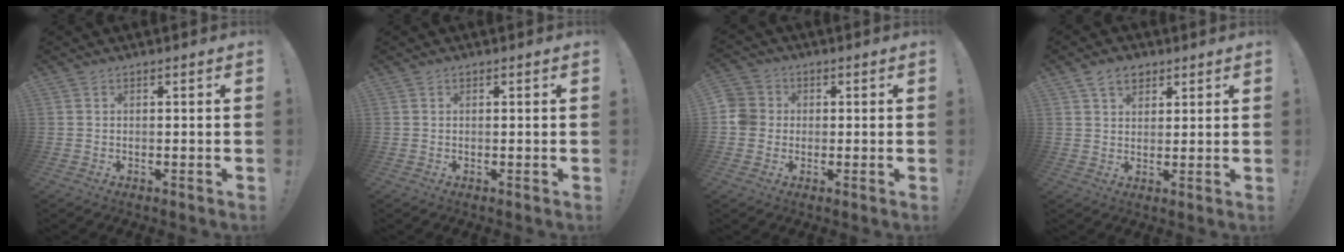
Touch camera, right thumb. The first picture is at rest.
{"total": 0.0}
{"total": 6.3, "force": [-0.1, 5.9, 2.2], "torque": [-0.045, 0.011, -0.002]}
{"total": 6.3, "force": [3.8, 4.3, 2.6], "torque": [-0.039, -0.011, 0.071]}